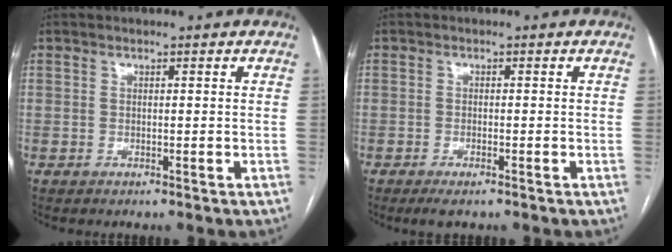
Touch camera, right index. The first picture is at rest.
{"total": 2.6, "force": [-1.8, 0.5, 1.9], "torque": [-0.033, -0.005, -0.028]}